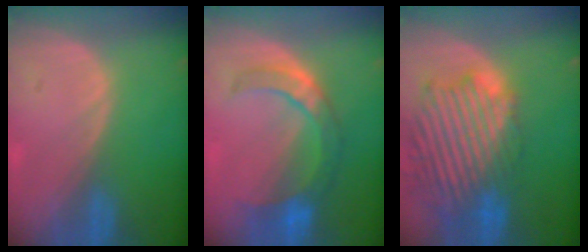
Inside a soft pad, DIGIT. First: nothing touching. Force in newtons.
{"total": 7.5, "press": 7.2, "slide": 2.0}
{"total": 14.0, "press": 11.9, "slide": 7.2}